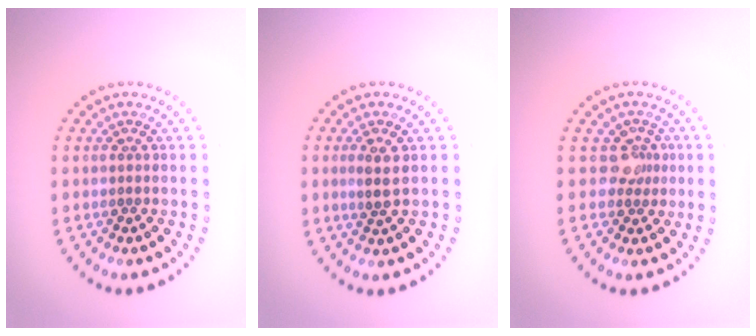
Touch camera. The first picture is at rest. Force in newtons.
{"total": 1.9, "press": 1.6, "slide": 1.0}
{"total": 2.1, "press": 1.5, "slide": 1.4}